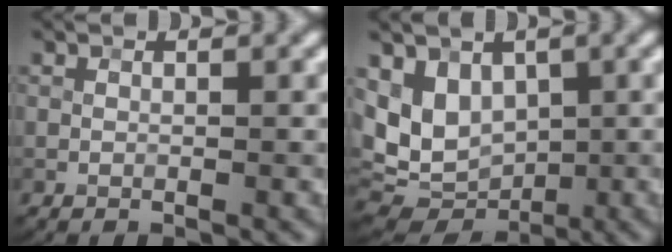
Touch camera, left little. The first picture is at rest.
{"total": 6.4, "force": [1.2, 4.8, 4.1], "torque": [-0.078, -0.013, 0.024]}